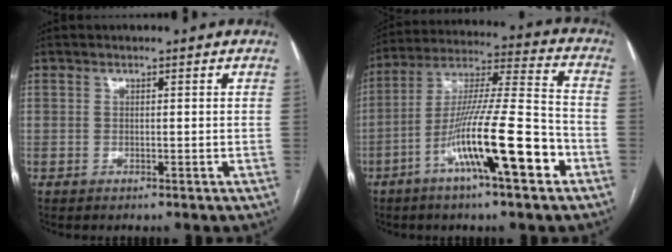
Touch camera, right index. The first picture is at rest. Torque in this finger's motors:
{"motor_torque": [1.23, -0.91, 0.86, 0.21]}